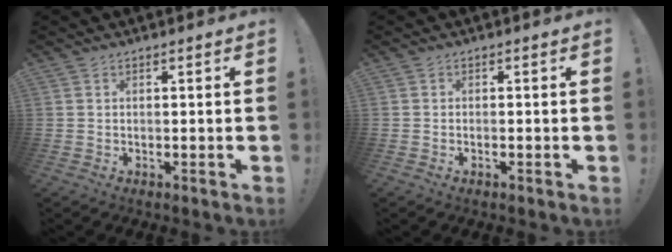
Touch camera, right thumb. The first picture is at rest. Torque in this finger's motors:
{"motor_torque": [-0.26, 0.02, 0.08, 0.03, 0.01]}